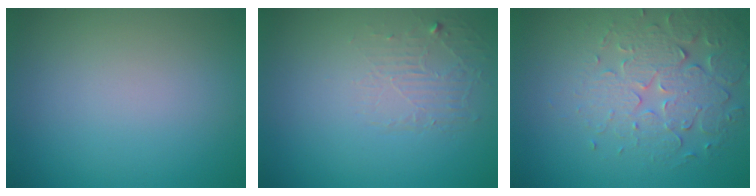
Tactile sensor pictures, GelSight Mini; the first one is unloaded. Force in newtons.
{"total": 1.8, "press": 0.4, "slide": 1.8}
{"total": 4.5, "press": 4.1, "slide": 1.9}